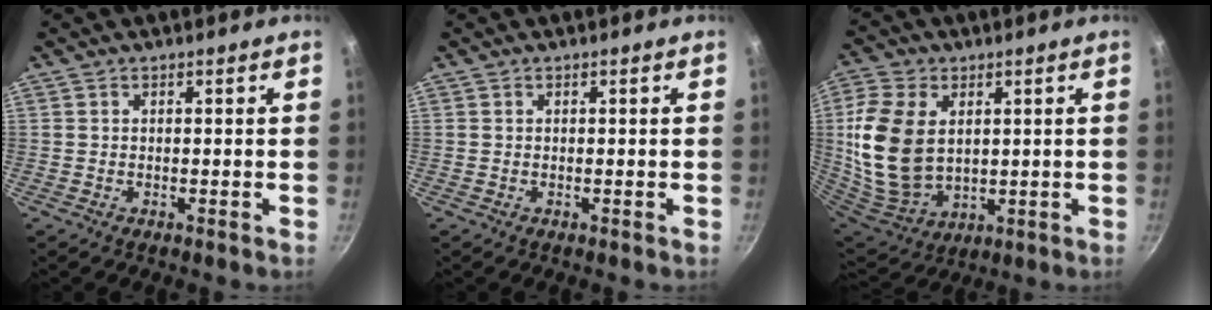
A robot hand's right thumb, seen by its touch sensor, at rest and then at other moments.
{"total": 0.0}
{"total": 17.5, "force": [2.8, 11.9, 12.5], "torque": [-0.244, -0.016, 0.070]}